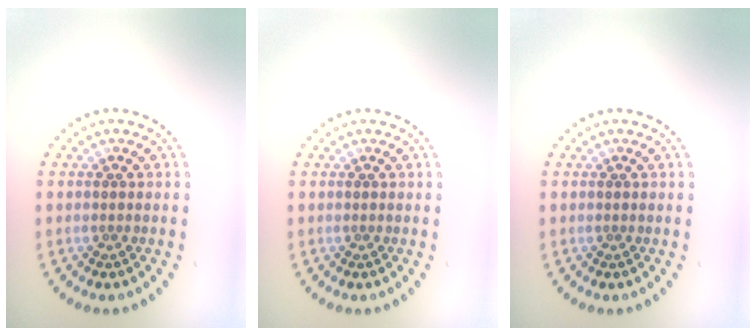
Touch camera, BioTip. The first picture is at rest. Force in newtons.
{"total": 0.0}
{"total": 0.0}